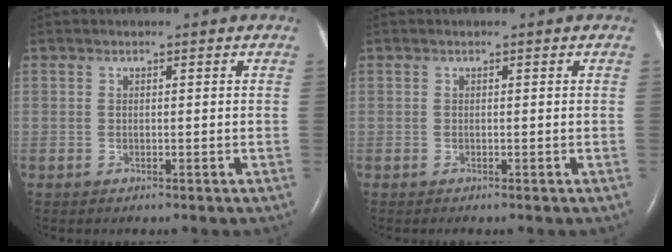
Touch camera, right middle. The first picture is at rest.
{"total": 0.0}